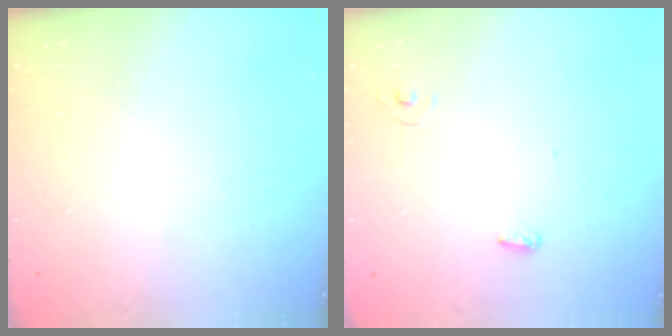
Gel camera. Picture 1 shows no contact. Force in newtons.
{"total": 4.4, "press": 3.9, "slide": 2.1}